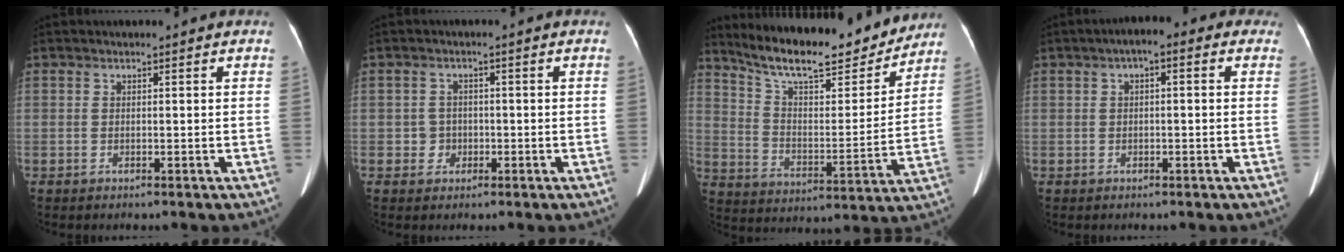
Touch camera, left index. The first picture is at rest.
{"total": 2.3, "force": [-0.6, 2.2, 0.1], "torque": [0.004, 0.008, -0.009]}
{"total": 20.6, "force": [18.1, 3.7, 9.2], "torque": [-0.150, -0.010, 0.277]}
{"total": 3.9, "force": [1.3, 1.5, 3.3], "torque": [-0.049, 0.023, 0.011]}